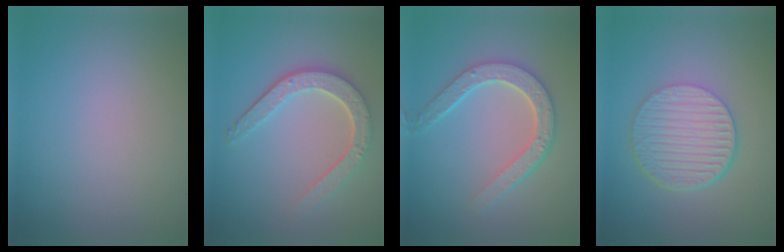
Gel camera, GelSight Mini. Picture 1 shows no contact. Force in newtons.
{"total": 4.7, "press": 3.7, "slide": 2.9}
{"total": 4.5, "press": 3.7, "slide": 2.6}
{"total": 6.7, "press": 4.5, "slide": 5.0}